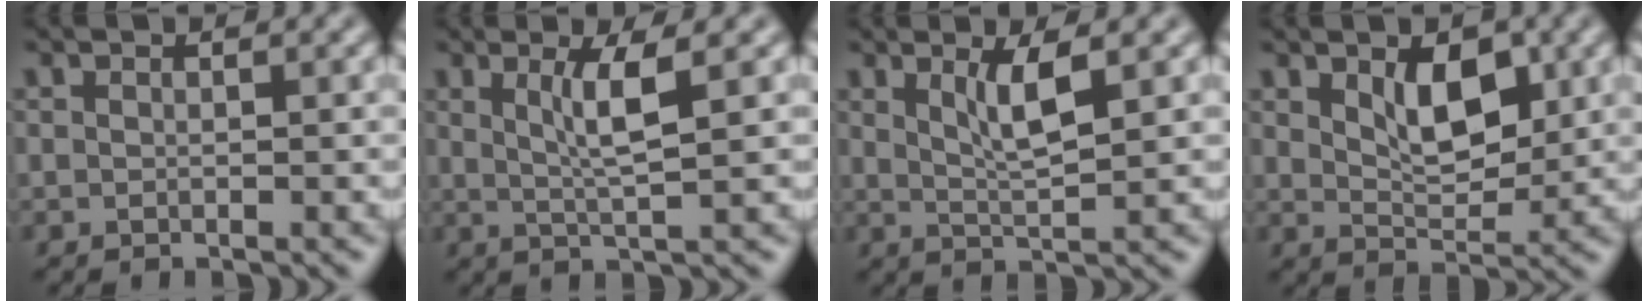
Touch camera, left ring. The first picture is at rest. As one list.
[{"total": 3.4, "force": [1.1, 0.5, 3.2], "torque": [-0.058, -0.002, 0.022]}, {"total": 3.1, "force": [1.3, 0.6, 2.8], "torque": [-0.050, -0.005, 0.027]}, {"total": 4.1, "force": [1.5, 2.1, 3.1], "torque": [-0.053, -0.004, 0.026]}]